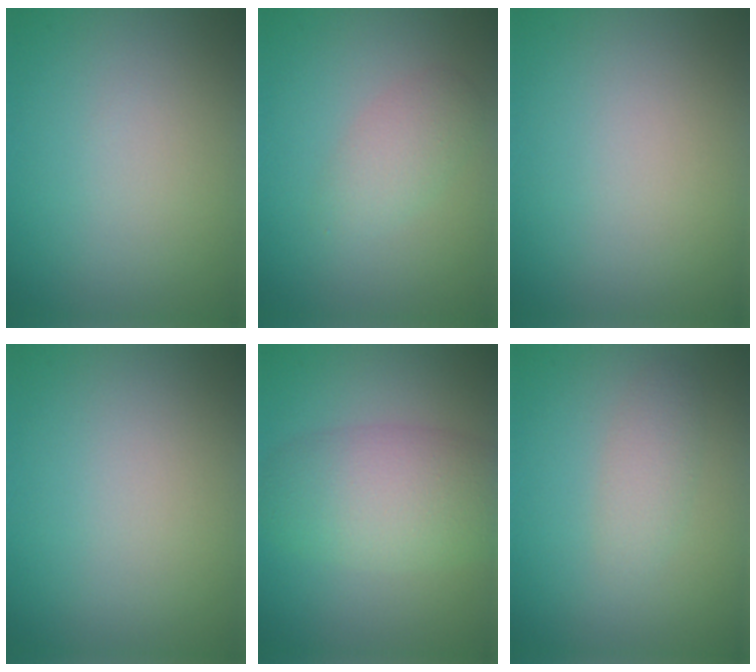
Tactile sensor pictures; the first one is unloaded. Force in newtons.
{"total": 2.2, "press": 2.2, "slide": 0.0}
{"total": 0.0}
{"total": 0.0}
{"total": 6.2, "press": 6.2, "slide": 0.3}
{"total": 1.7, "press": 1.7, "slide": 0.1}